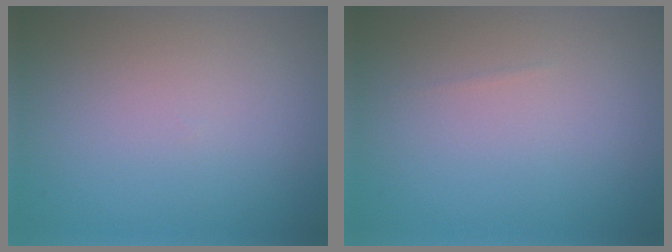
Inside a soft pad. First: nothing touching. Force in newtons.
{"total": 0.0}